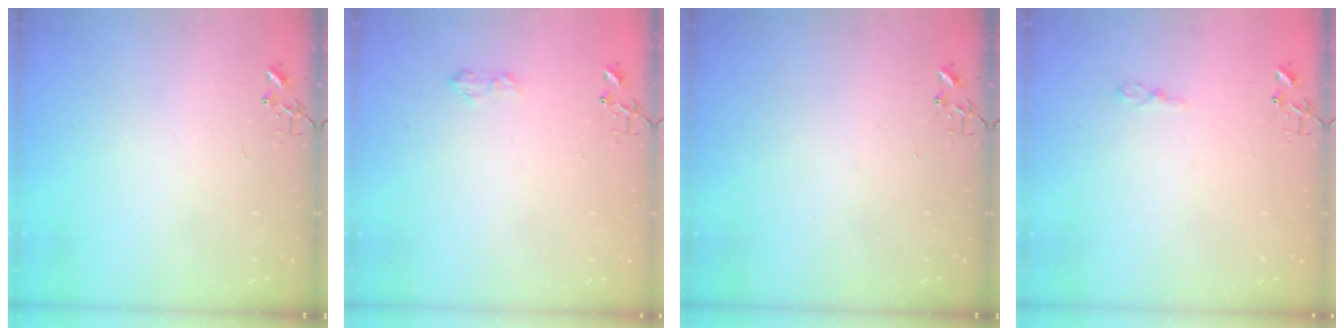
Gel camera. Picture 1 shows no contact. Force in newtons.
{"total": 5.9, "press": 5.9, "slide": 0.8}
{"total": 0.0}
{"total": 3.8, "press": 3.8, "slide": 0.4}